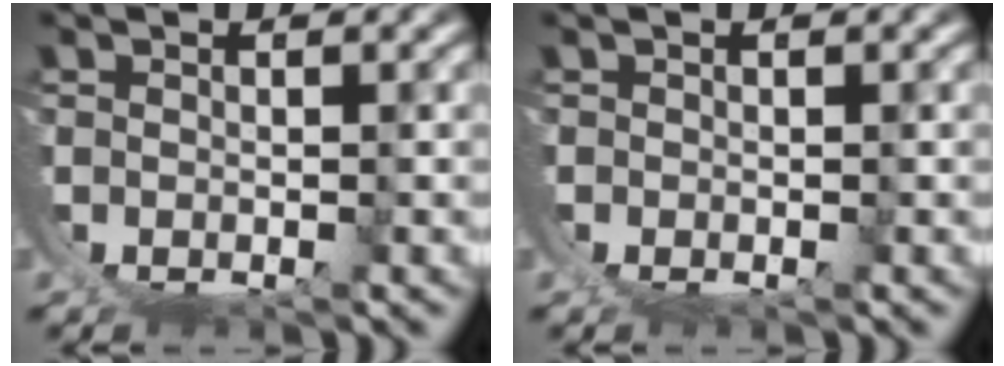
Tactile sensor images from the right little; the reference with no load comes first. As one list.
[{"total": 0.0}]